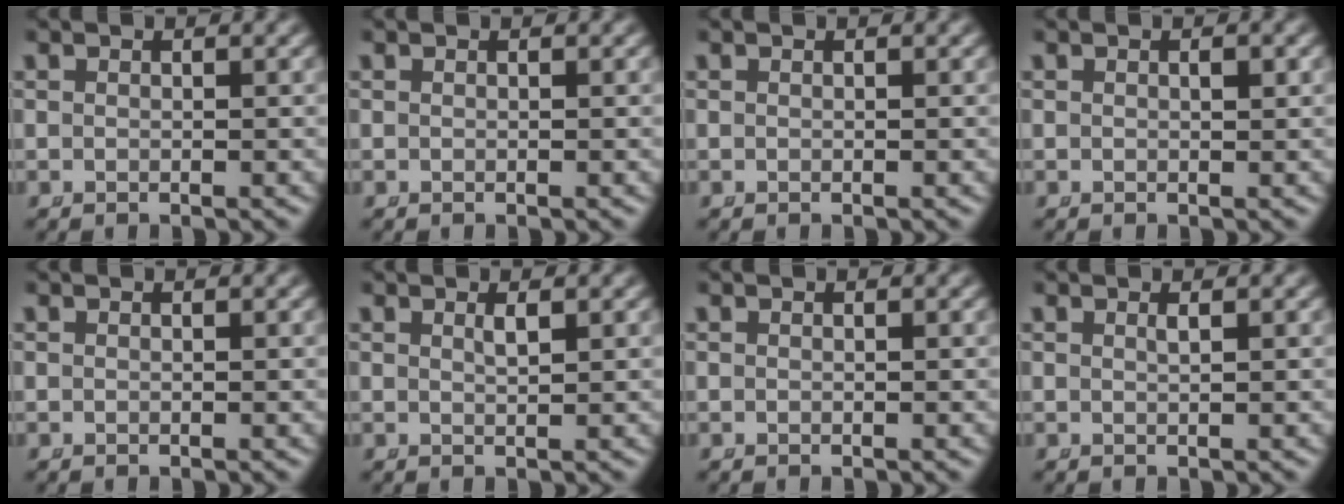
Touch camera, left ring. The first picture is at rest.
{"total": 0.0}
{"total": 0.0}
{"total": 0.5, "force": [0.1, 0.2, 0.5], "torque": [-0.005, 0.002, 0.000]}
{"total": 0.0}
{"total": 0.9, "force": [0.5, -0.3, 0.7], "torque": [-0.015, -0.009, 0.015]}
{"total": 0.0}
{"total": 0.6, "force": [0.2, -0.4, 0.4], "torque": [-0.010, -0.006, 0.008]}